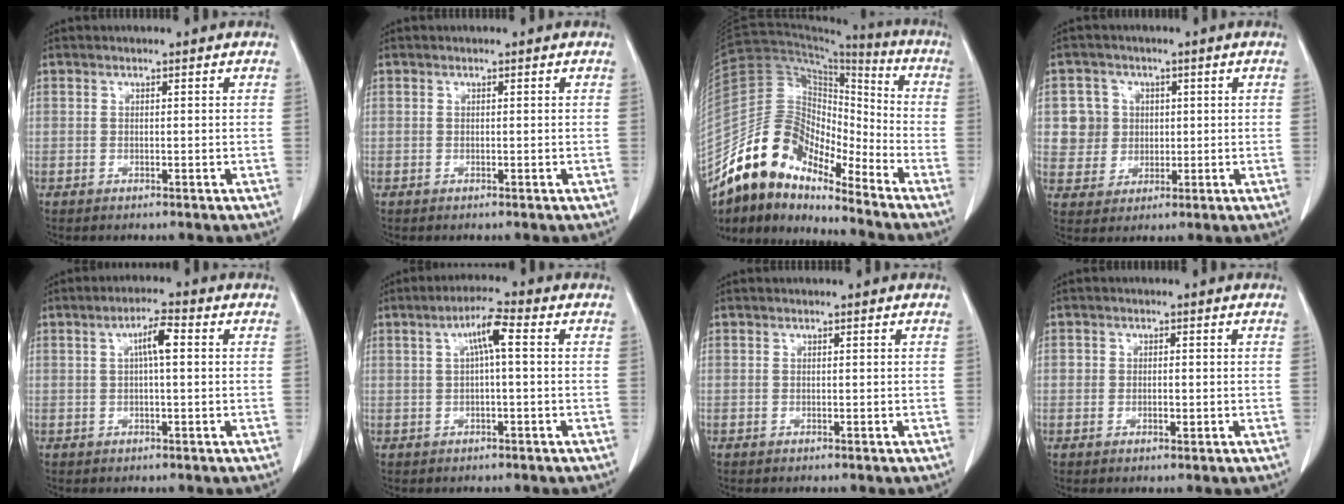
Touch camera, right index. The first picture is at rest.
{"total": 0.0}
{"total": 13.9, "force": [-11.5, 5.0, 5.9], "torque": [-0.106, 0.053, -0.214]}
{"total": 6.0, "force": [1.2, 5.9, 0.5], "torque": [-0.005, 0.015, 0.029]}
{"total": 4.0, "force": [0.7, 0.6, 3.9], "torque": [-0.069, 0.010, 0.009]}
{"total": 4.6, "force": [0.9, 0.4, 4.5], "torque": [-0.082, 0.013, 0.015]}
{"total": 0.0}
{"total": 2.0, "force": [-0.3, 1.3, 1.5], "torque": [-0.023, 0.002, -0.003]}